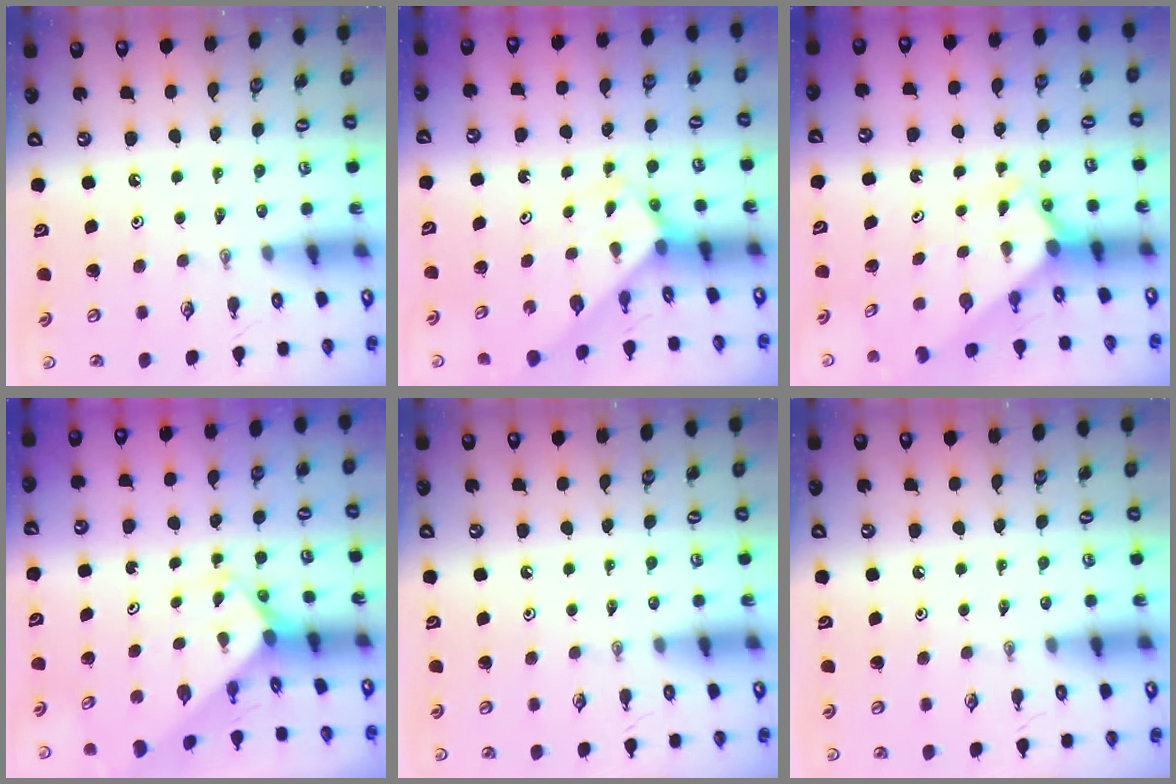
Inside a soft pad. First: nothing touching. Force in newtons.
{"total": 2.8, "press": 2.8, "slide": 0.1}
{"total": 2.7, "press": 2.7, "slide": 0.2}
{"total": 2.5, "press": 2.4, "slide": 0.3}
{"total": 0.0}
{"total": 0.0}